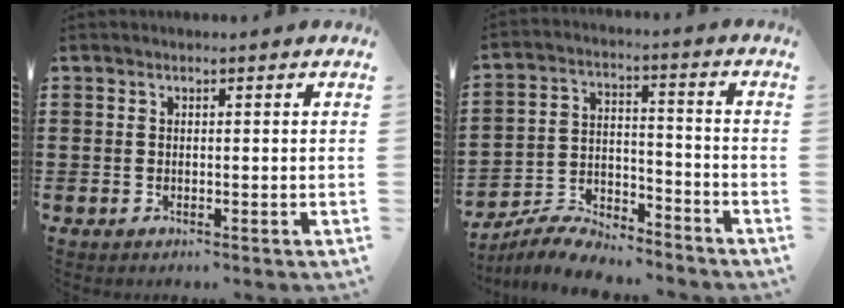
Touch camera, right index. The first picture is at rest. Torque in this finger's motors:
{"motor_torque": [0.28, -0.62, 0.06, -0.02]}